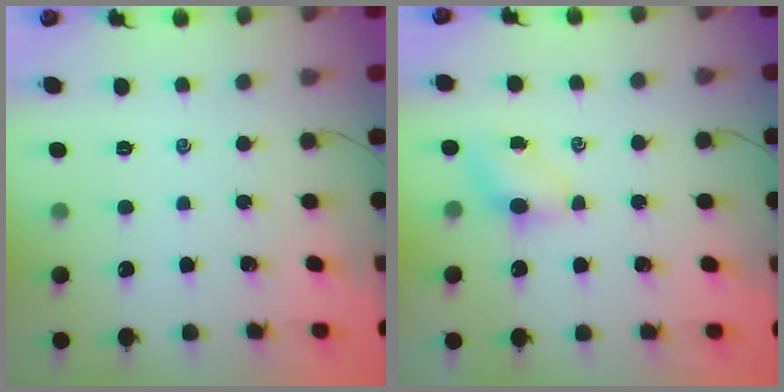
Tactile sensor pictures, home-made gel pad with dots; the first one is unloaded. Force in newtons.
{"total": 5.0, "press": 4.9, "slide": 1.1}